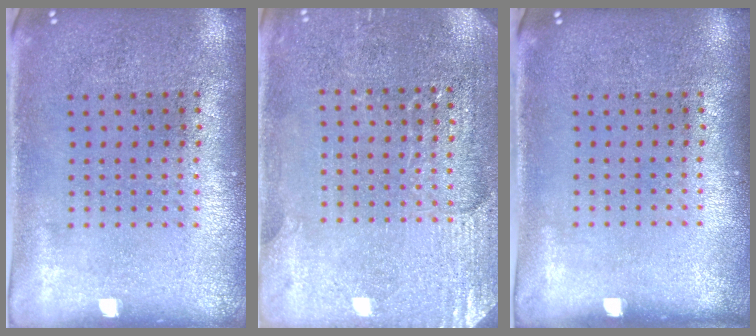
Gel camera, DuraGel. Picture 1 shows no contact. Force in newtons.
{"total": 2.9, "press": 2.9, "slide": 0.2}
{"total": 0.0}